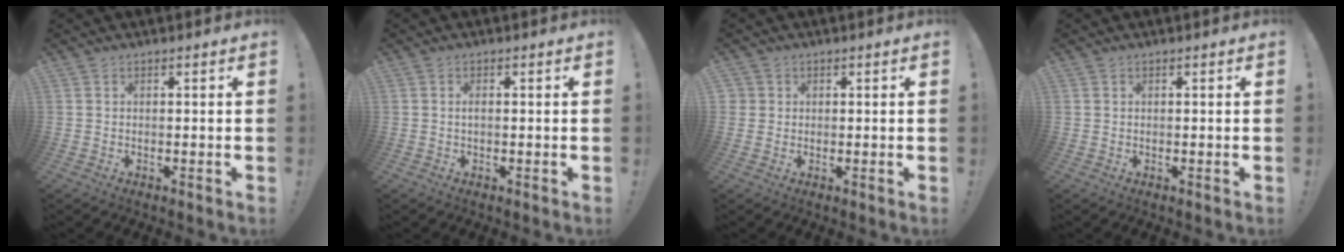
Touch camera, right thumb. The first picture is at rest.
{"total": 0.9, "force": [-0.2, 0.1, 0.9], "torque": [-0.024, 0.006, -0.003]}
{"total": 1.8, "force": [0.5, 1.7, 0.2], "torque": [0.001, -0.002, 0.008]}
{"total": 0.0}